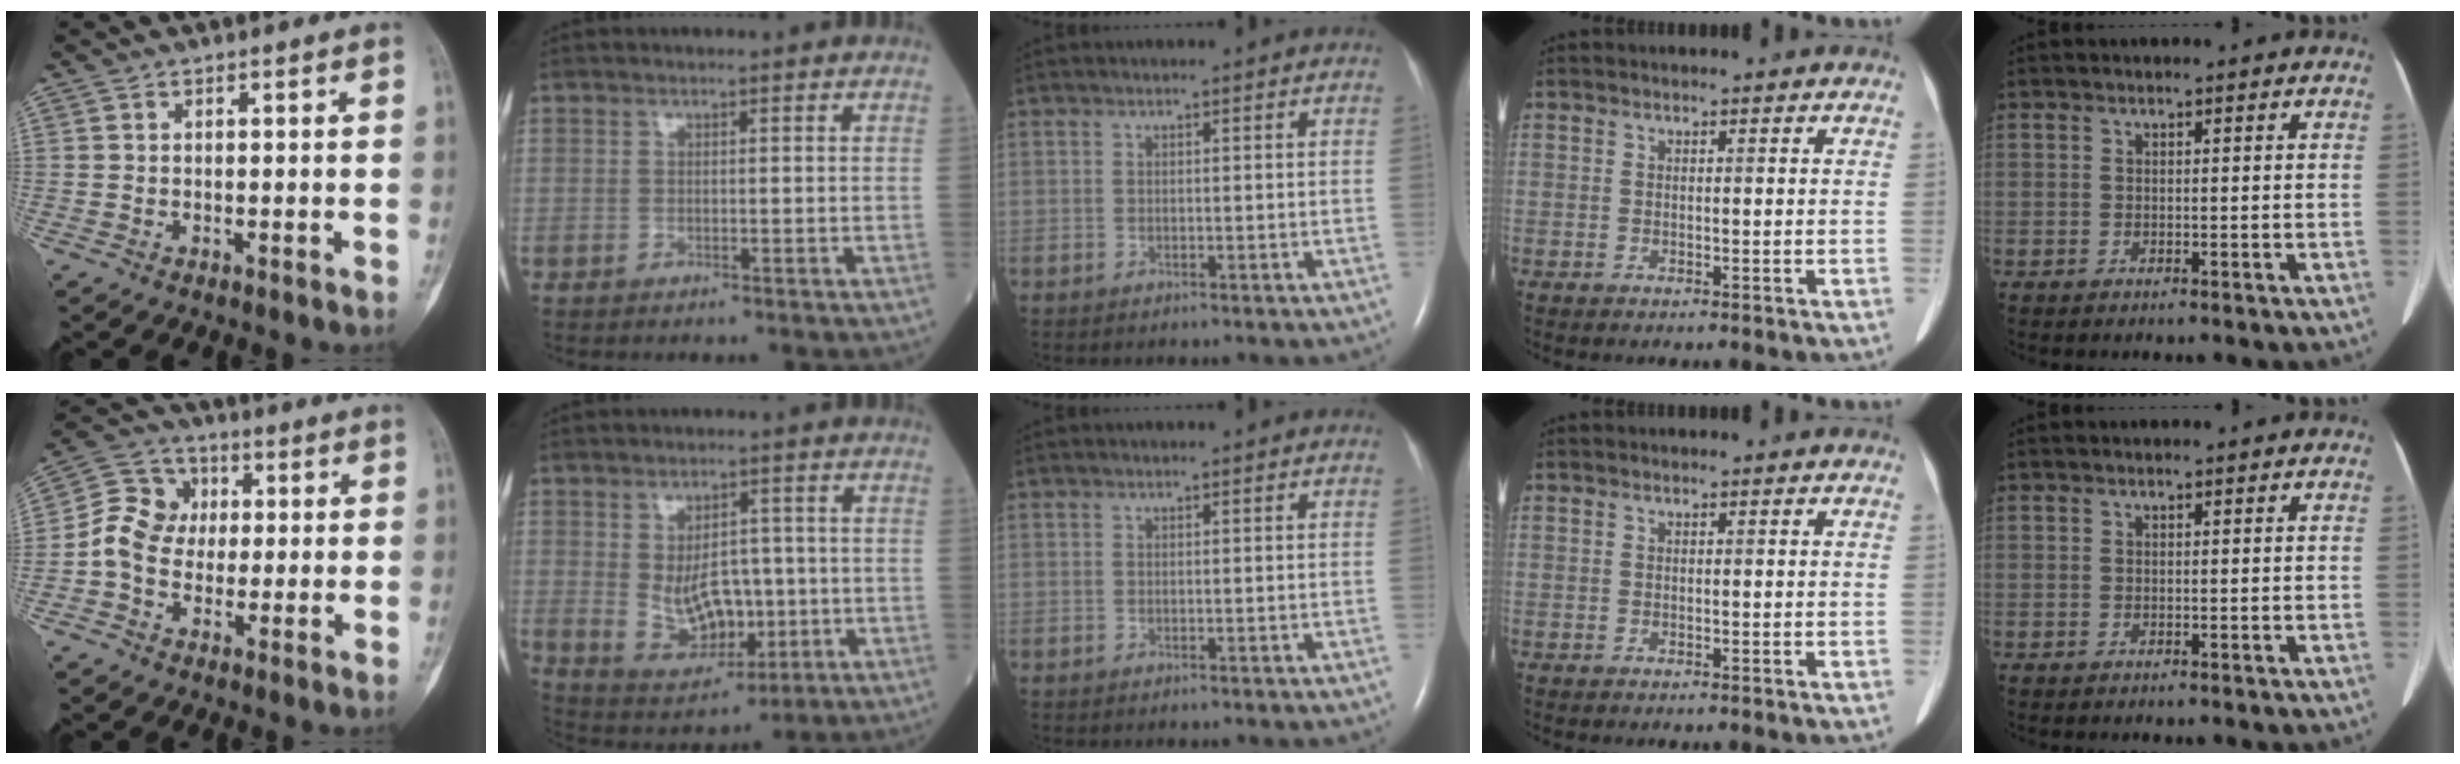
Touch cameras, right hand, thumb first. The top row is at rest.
{"thumb": {"total": 9.2, "force": [-0.4, 7.8, 4.8], "torque": [-0.067, 0.028, -0.021]}, "index": {"total": 9.3, "force": [-0.5, 5.6, 7.4], "torque": [-0.125, 0.001, 0.008]}}